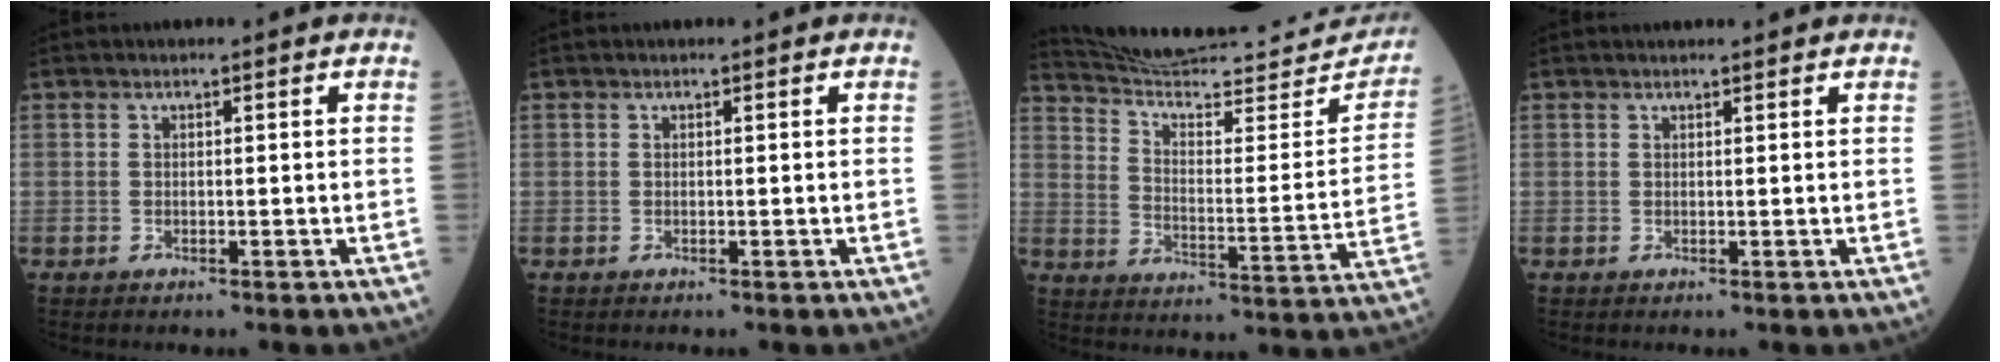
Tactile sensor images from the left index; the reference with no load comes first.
{"total": 0.0}
{"total": 26.4, "force": [25.1, 2.8, 7.7], "torque": [-0.113, -0.074, 0.334]}
{"total": 2.8, "force": [2.7, 0.1, 0.8], "torque": [-0.009, 0.016, 0.033]}